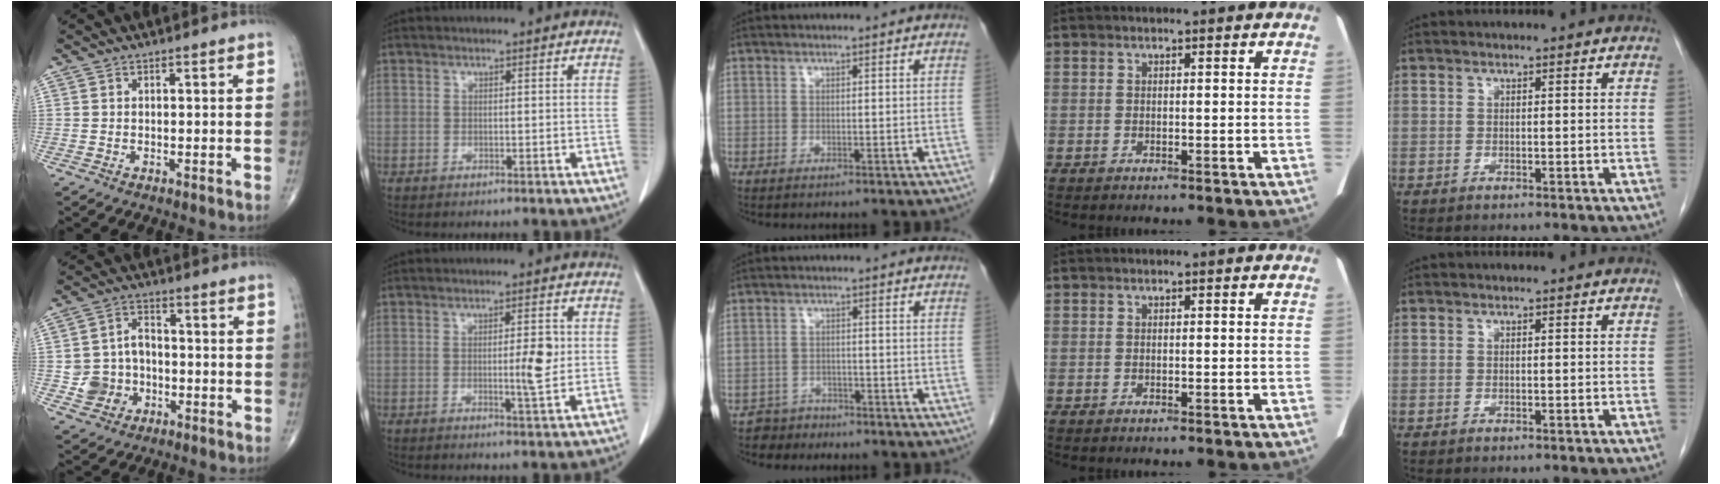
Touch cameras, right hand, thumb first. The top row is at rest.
{"thumb": {"total": 7.8, "force": [-2.3, 6.8, 3.0], "torque": [-0.028, 0.025, -0.039]}, "index": {"total": 4.2, "force": [0.0, 0.5, 4.2], "torque": [-0.065, -0.002, 0.001]}, "middle": {"total": 2.7, "force": [-2.1, 1.5, -0.8], "torque": [0.013, 0.007, -0.037]}}